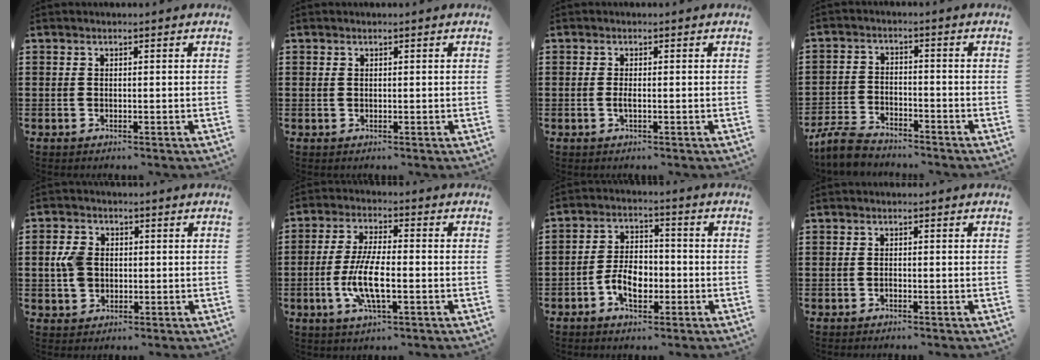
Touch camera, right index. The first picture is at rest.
{"total": 0.5, "force": [0.2, 0.4, 0.3], "torque": [-0.007, 0.002, 0.004]}
{"total": 1.1, "force": [-0.3, 0.1, 1.1], "torque": [-0.020, -0.003, -0.005]}
{"total": 4.9, "force": [-4.6, 0.8, 1.4], "torque": [-0.047, -0.002, -0.095]}
{"total": 4.7, "force": [0.2, 3.7, 3.0], "torque": [-0.089, 0.006, -0.005]}
{"total": 8.3, "force": [-2.3, 2.5, 7.6], "torque": [-0.167, -0.014, -0.047]}
{"total": 6.2, "force": [-2.2, 3.8, 4.3], "torque": [-0.083, 0.002, -0.045]}
{"total": 0.5, "force": [-0.4, 0.2, 0.2], "torque": [-0.005, -0.001, -0.008]}